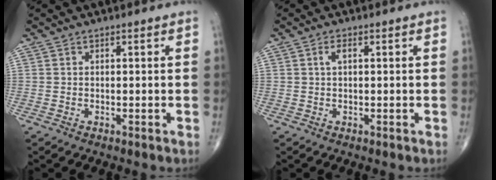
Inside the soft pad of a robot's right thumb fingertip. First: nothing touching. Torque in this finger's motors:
{"motor_torque": [0.63, 0.54, 0.31, 0.12, 0.00]}